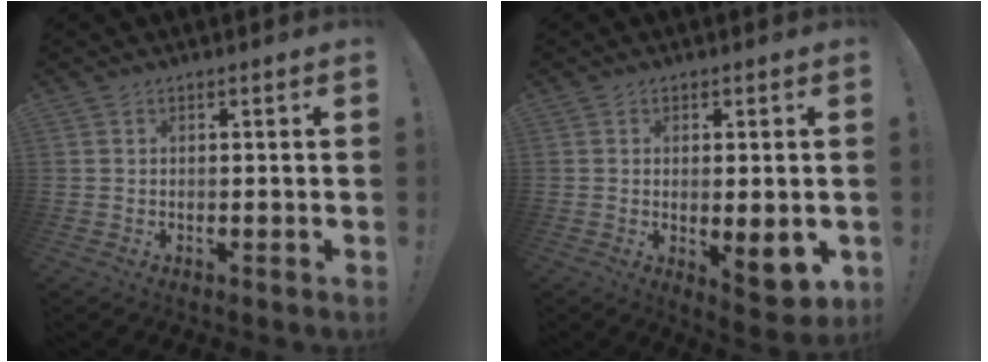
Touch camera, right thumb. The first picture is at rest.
{"total": 8.0, "force": [-1.0, 2.7, 7.5], "torque": [-0.077, -0.010, -0.010]}